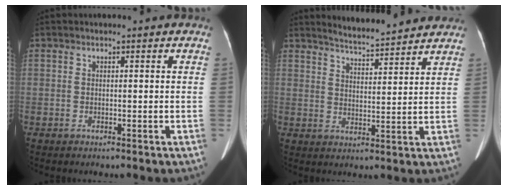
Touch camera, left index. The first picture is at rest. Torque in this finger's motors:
{"motor_torque": [-0.39, -0.32, -0.05, 0.03]}